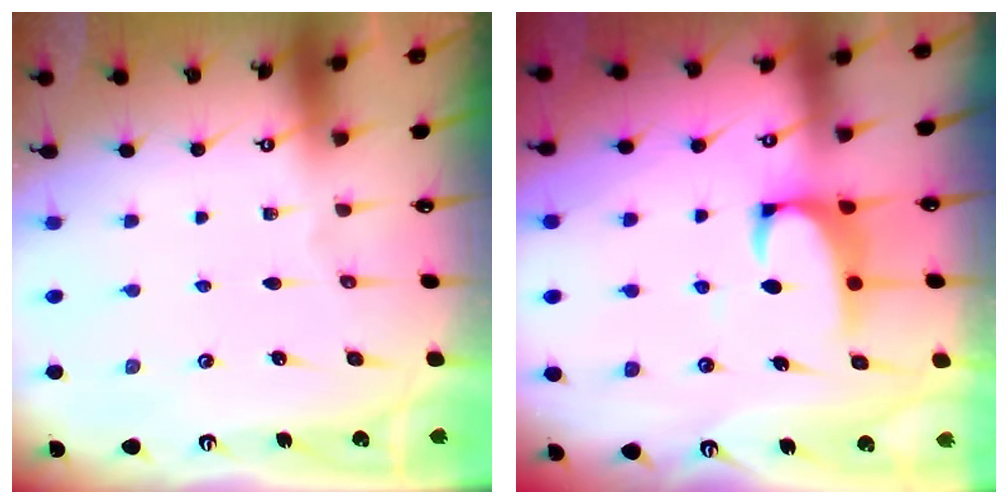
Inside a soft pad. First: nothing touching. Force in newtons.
{"total": 2.3, "press": 2.0, "slide": 1.0}